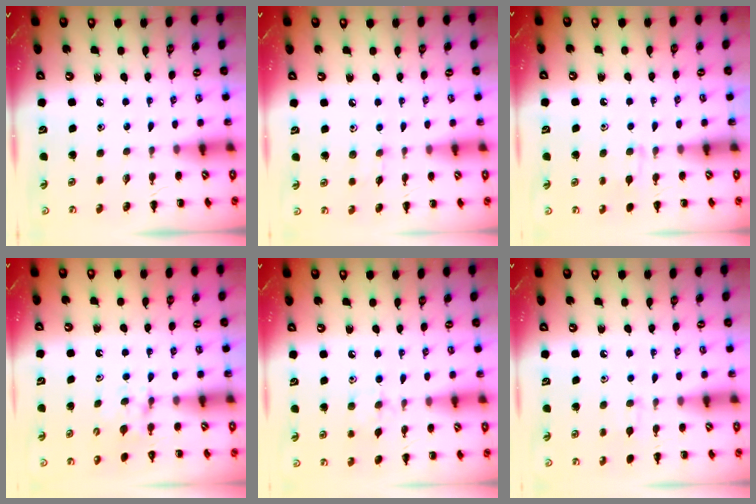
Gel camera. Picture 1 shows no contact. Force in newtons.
{"total": 3.5, "press": 3.2, "slide": 1.2}
{"total": 6.6, "press": 6.3, "slide": 2.1}
{"total": 3.3, "press": 3.0, "slide": 1.3}
{"total": 6.9, "press": 6.6, "slide": 2.0}
{"total": 4.4, "press": 4.1, "slide": 1.6}